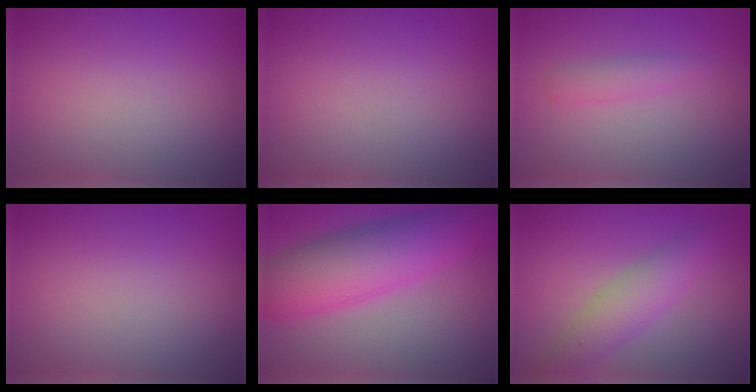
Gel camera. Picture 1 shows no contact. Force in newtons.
{"total": 0.0}
{"total": 1.4, "press": 1.4, "slide": 0.1}
{"total": 0.0}
{"total": 7.9, "press": 7.9, "slide": 0.2}
{"total": 3.7, "press": 3.7, "slide": 0.1}